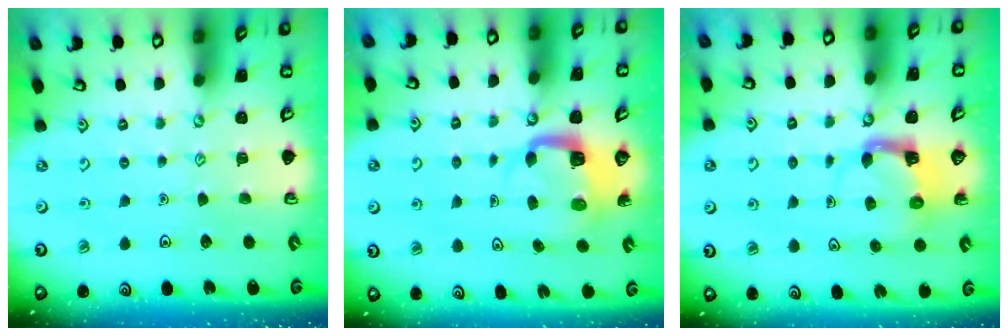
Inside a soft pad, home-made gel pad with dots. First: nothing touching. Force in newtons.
{"total": 4.9, "press": 4.9, "slide": 0.4}
{"total": 3.9, "press": 3.9, "slide": 0.7}